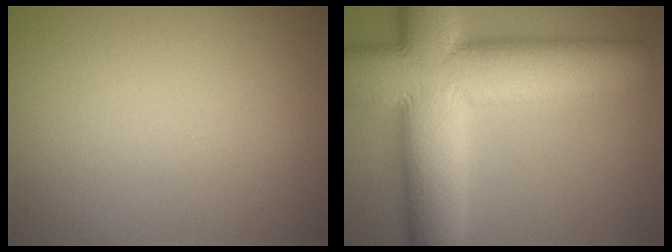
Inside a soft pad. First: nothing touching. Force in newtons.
{"total": 15.7, "press": 15.7, "slide": 1.1}